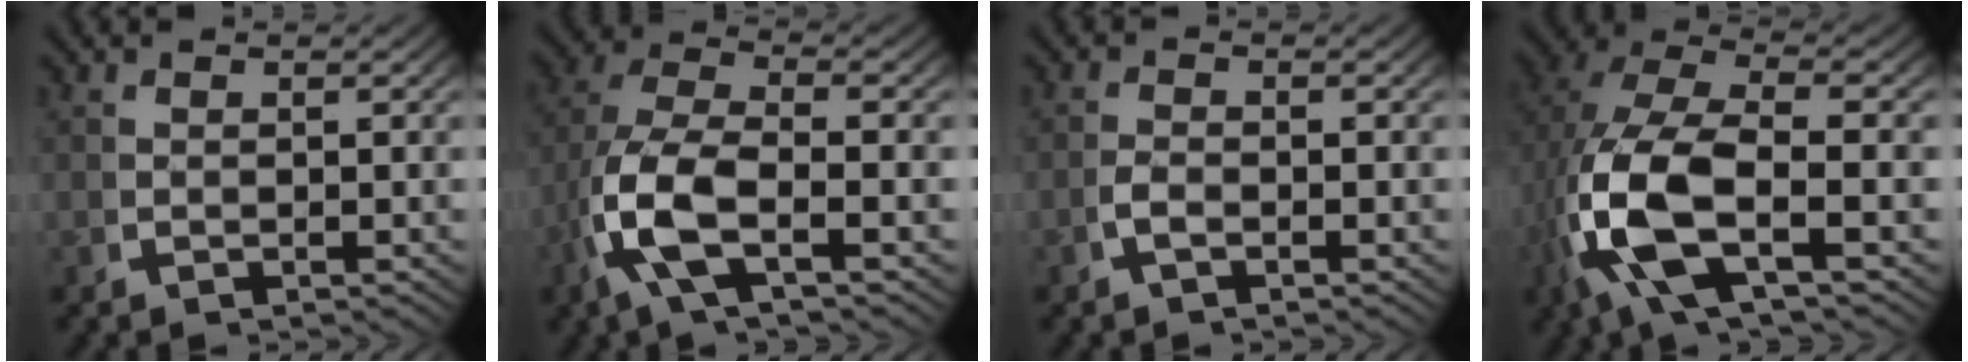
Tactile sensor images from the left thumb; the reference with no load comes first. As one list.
[{"total": 8.7, "force": [-1.1, 4.7, 7.2], "torque": [-0.187, -0.031, -0.007]}, {"total": 1.0, "force": [-0.5, 0.4, 0.8], "torque": [-0.020, -0.002, -0.012]}, {"total": 11.6, "force": [-0.6, 6.2, 9.8], "torque": [-0.239, -0.032, 0.003]}]